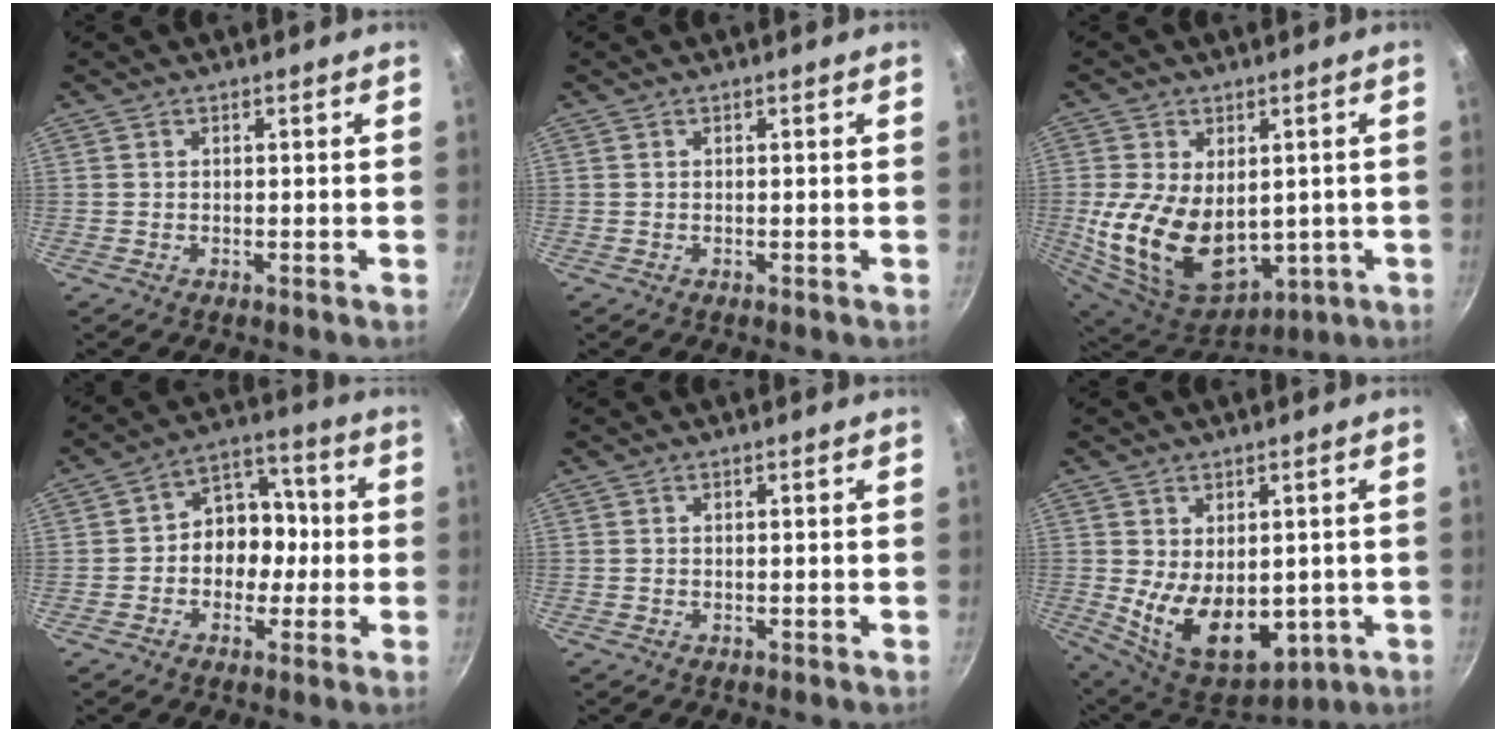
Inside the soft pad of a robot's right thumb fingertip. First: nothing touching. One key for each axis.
{"total": 0.0}
{"total": 19.8, "fx": -0.5, "fy": 13.0, "fz": 14.8, "tx": -0.275, "ty": -0.023, "tz": 0.025}
{"total": 10.4, "fx": -1.1, "fy": 8.4, "fz": 5.9, "tx": -0.024, "ty": 0.038, "tz": -0.032}
{"total": 0.0}
{"total": 15.3, "fx": -1.7, "fy": 9.7, "fz": 11.7, "tx": -0.153, "ty": -0.026, "tz": 0.004}